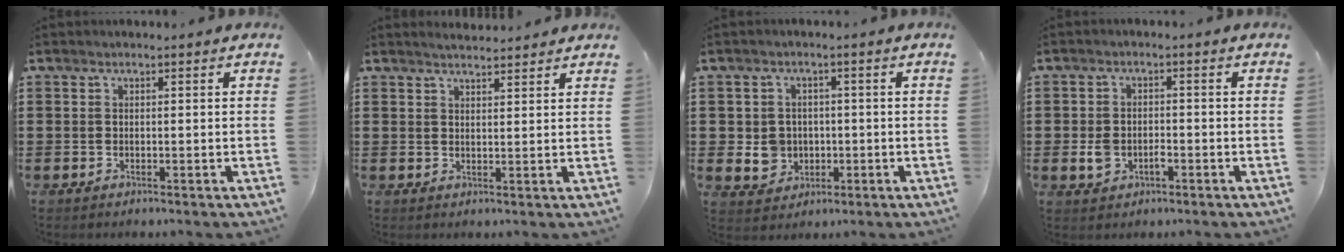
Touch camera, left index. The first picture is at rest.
{"total": 2.3, "force": [2.3, -0.1, 0.3], "torque": [-0.010, -0.002, 0.043]}
{"total": 4.1, "force": [-0.3, 3.8, 1.5], "torque": [-0.033, 0.005, -0.007]}
{"total": 2.9, "force": [-1.0, 1.9, 2.1], "torque": [-0.039, 0.003, -0.017]}